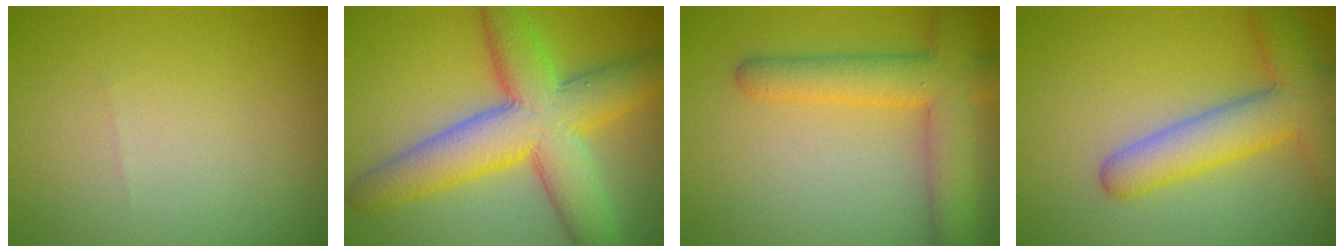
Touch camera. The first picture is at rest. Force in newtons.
{"total": 10.3, "press": 10.3, "slide": 0.2}
{"total": 6.2, "press": 6.2, "slide": 0.2}
{"total": 6.3, "press": 6.3, "slide": 0.3}